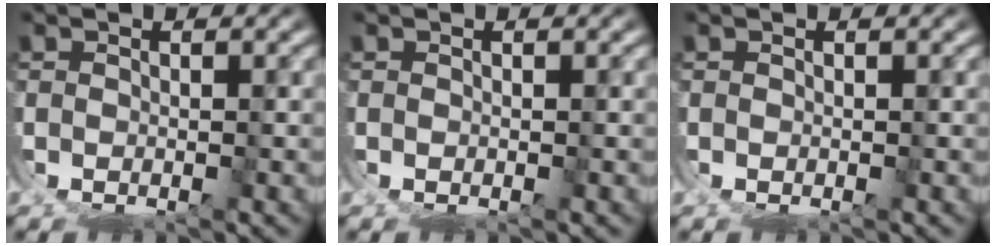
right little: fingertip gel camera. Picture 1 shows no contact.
{"total": 0.0}
{"total": 0.0}